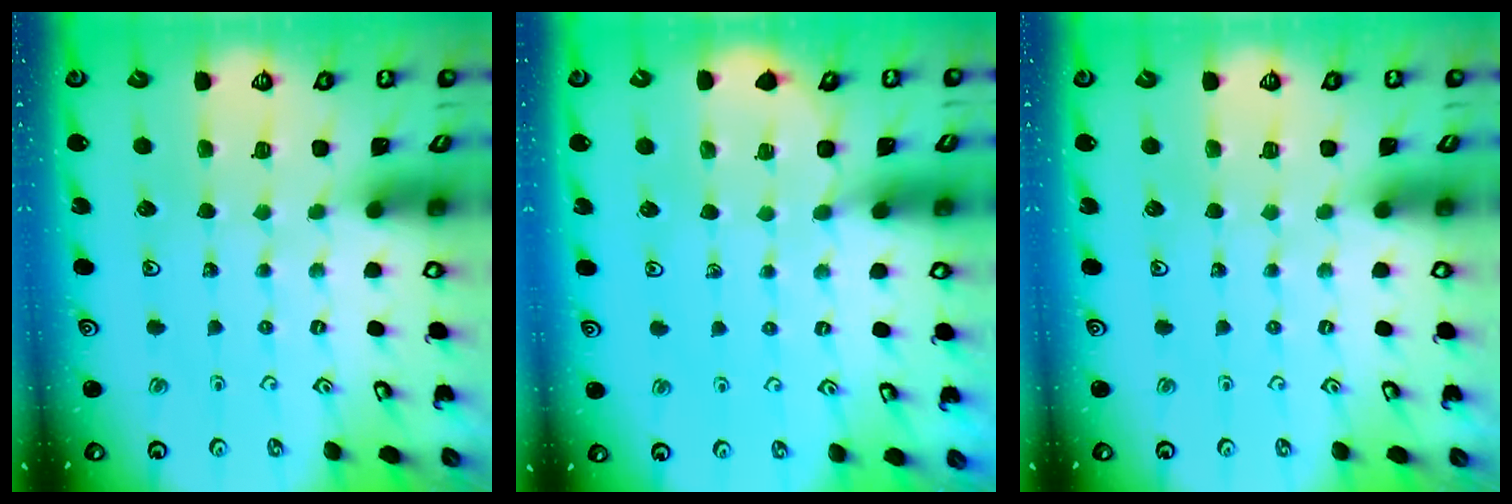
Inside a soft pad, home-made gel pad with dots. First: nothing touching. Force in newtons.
{"total": 5.7, "press": 5.6, "slide": 0.6}
{"total": 0.0}